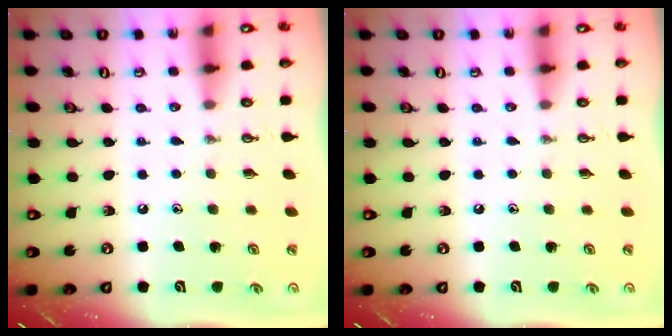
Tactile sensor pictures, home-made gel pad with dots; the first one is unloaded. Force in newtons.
{"total": 0.0}